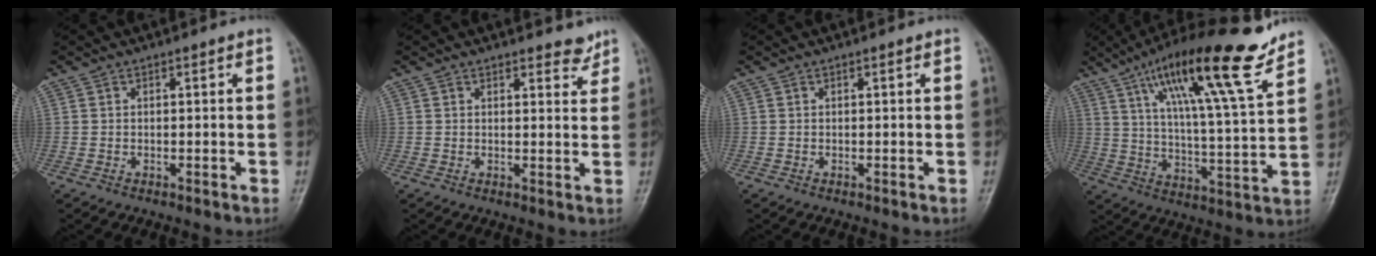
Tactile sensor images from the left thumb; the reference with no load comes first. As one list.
[{"total": 2.8, "force": [2.5, 1.1, 0.7], "torque": [0.007, -0.019, 0.027]}, {"total": 0.0}, {"total": 20.8, "force": [13.3, 3.0, 15.8], "torque": [-0.239, -0.049, 0.217]}]